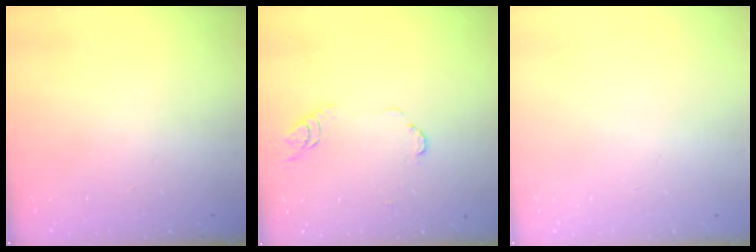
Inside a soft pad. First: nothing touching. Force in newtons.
{"total": 3.9, "press": 3.9, "slide": 0.3}
{"total": 0.0}